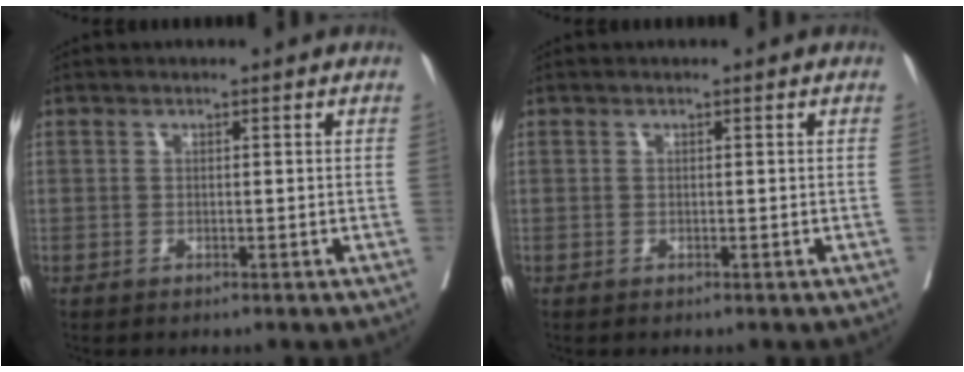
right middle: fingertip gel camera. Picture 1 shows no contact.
{"total": 0.0}